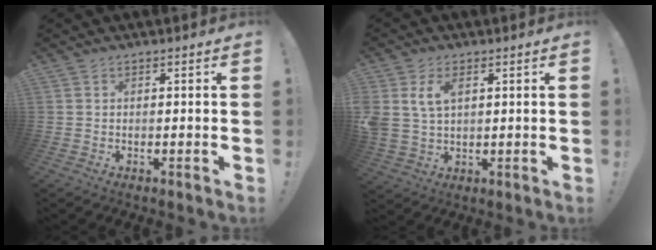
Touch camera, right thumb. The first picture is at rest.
{"total": 7.0, "force": [2.9, 4.4, 4.6], "torque": [-0.095, -0.008, 0.053]}